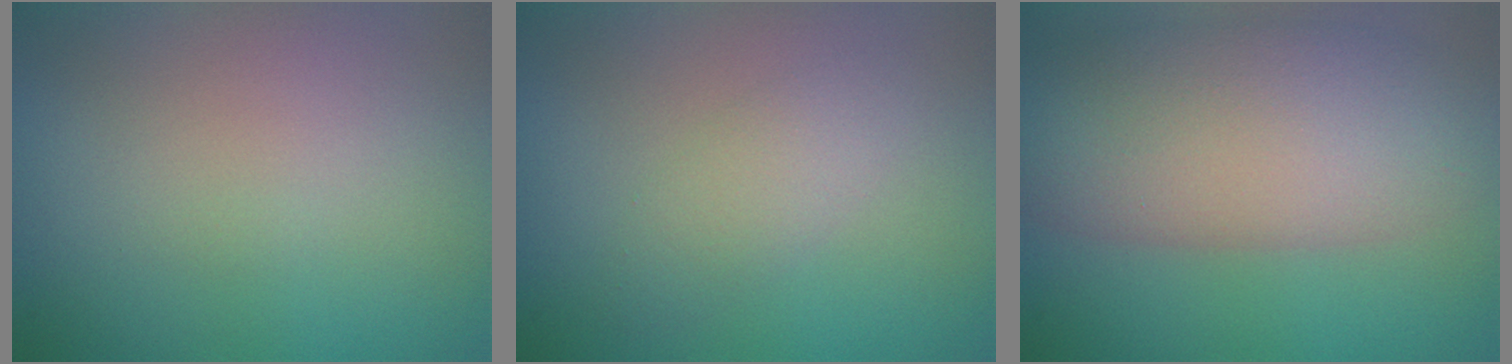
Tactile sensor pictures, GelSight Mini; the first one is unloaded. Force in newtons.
{"total": 2.0, "press": 2.0, "slide": 0.1}
{"total": 8.9, "press": 8.9, "slide": 0.4}